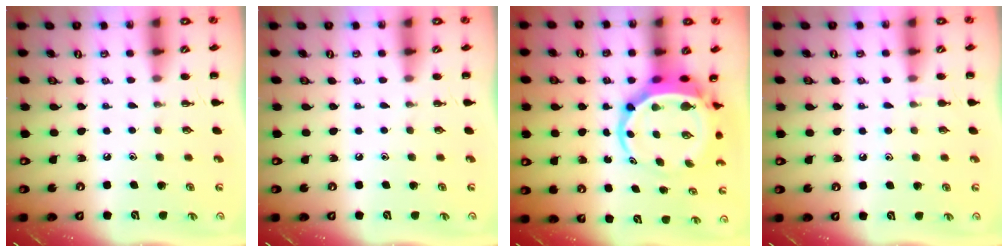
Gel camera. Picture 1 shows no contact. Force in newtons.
{"total": 0.0}
{"total": 7.1, "press": 6.9, "slide": 2.0}
{"total": 5.2, "press": 4.9, "slide": 1.6}